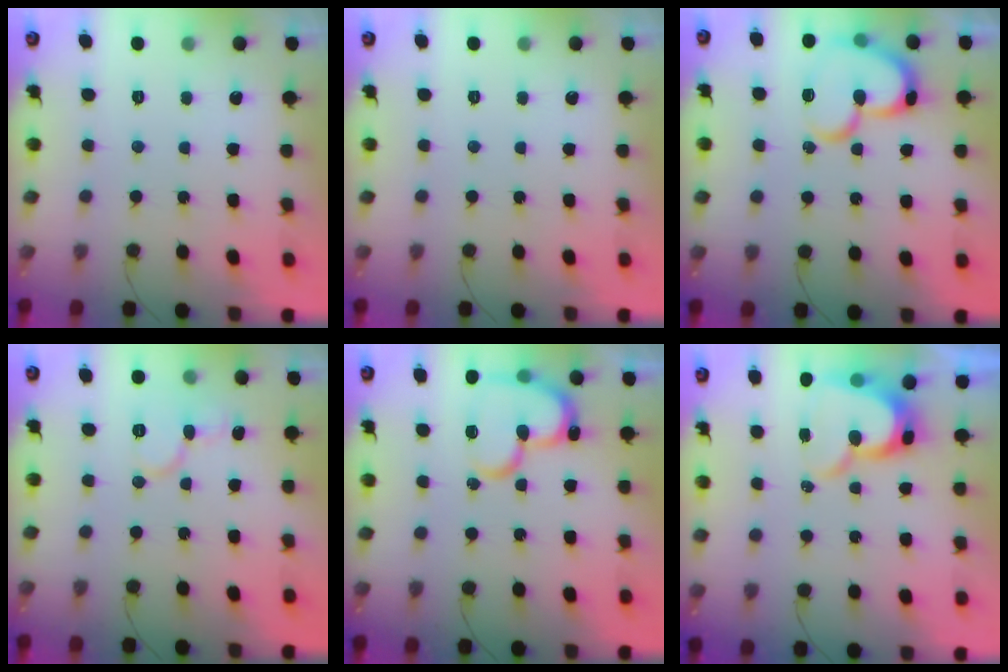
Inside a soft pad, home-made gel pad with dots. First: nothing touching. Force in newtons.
{"total": 0.0}
{"total": 17.3, "press": 17.2, "slide": 2.1}
{"total": 10.0, "press": 9.9, "slide": 1.0}
{"total": 18.1, "press": 18.1, "slide": 1.8}
{"total": 12.6, "press": 12.5, "slide": 1.4}